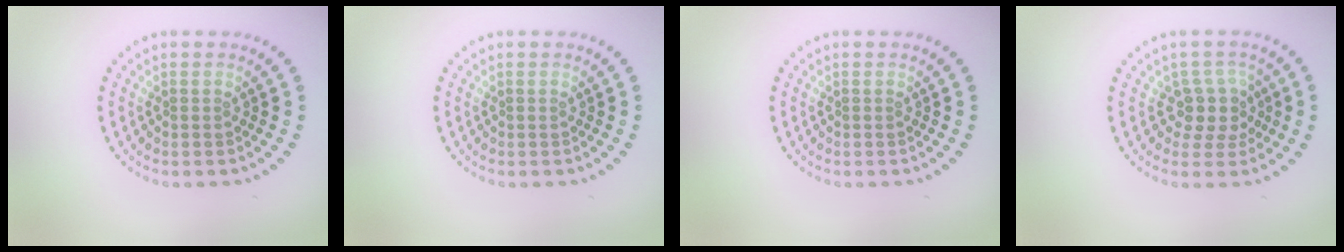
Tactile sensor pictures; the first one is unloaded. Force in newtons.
{"total": 0.0}
{"total": 0.0}
{"total": 2.9, "press": 2.2, "slide": 1.9}